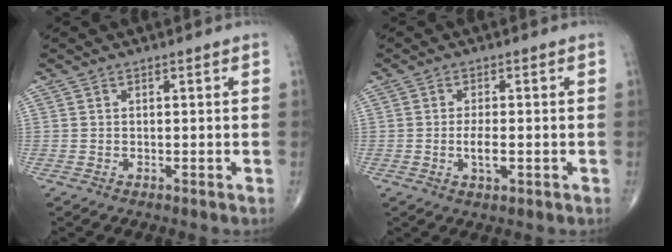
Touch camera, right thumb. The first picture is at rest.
{"total": 3.6, "force": [-0.7, 1.3, 3.2], "torque": [-0.057, -0.002, -0.013]}